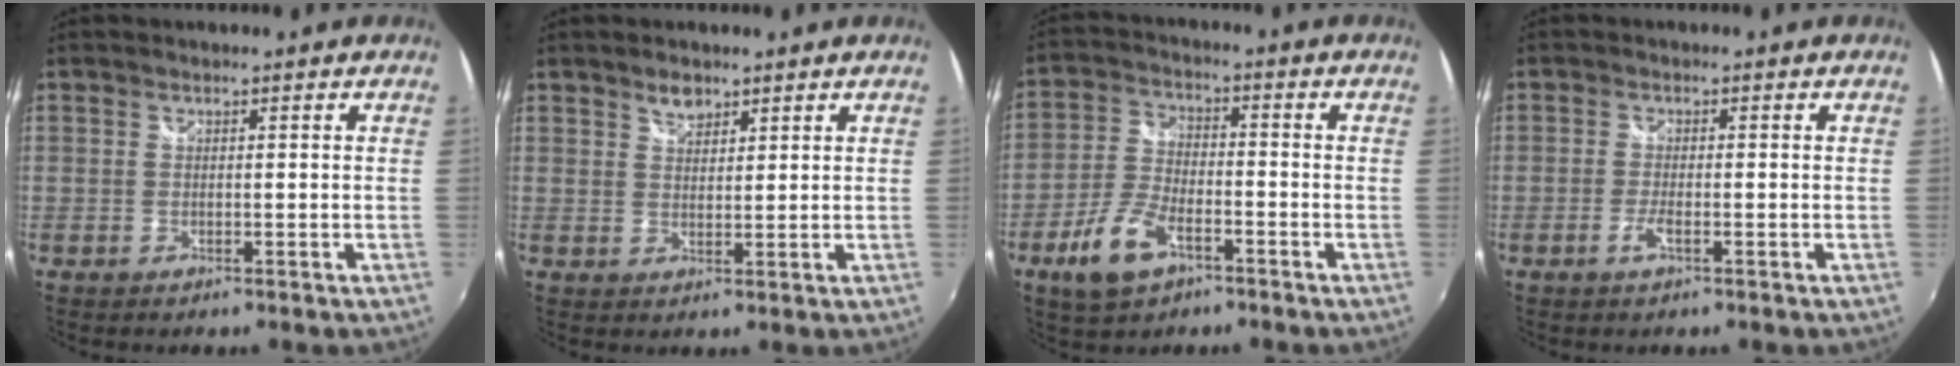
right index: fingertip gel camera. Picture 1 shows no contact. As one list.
[{"total": 2.9, "force": [2.2, 1.4, 1.1], "torque": [-0.014, 0.004, 0.038]}, {"total": 9.7, "force": [-5.4, 4.5, 6.7], "torque": [-0.150, -0.001, -0.099]}, {"total": 2.2, "force": [-1.1, 0.3, 1.8], "torque": [-0.043, -0.003, -0.023]}]